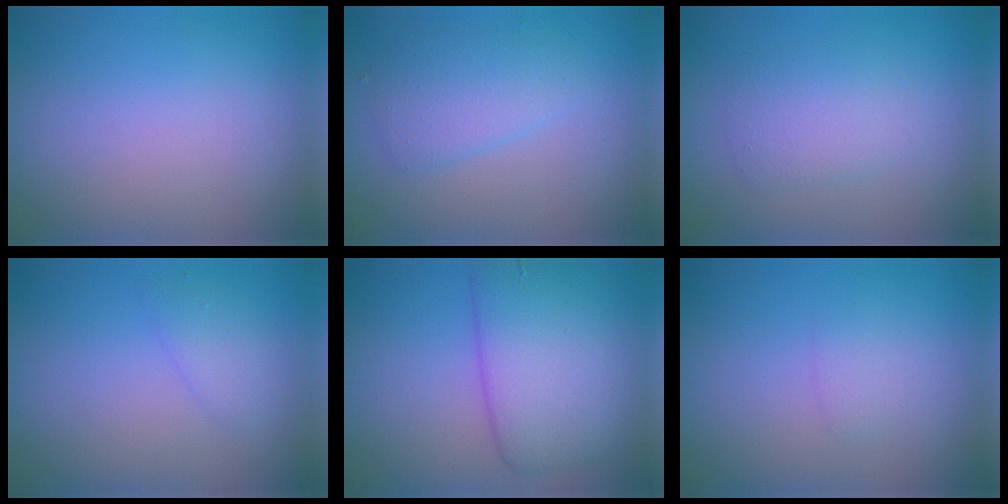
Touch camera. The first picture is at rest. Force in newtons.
{"total": 2.7, "press": 2.7, "slide": 0.0}
{"total": 2.4, "press": 2.4, "slide": 0.1}
{"total": 1.3, "press": 1.3, "slide": 0.1}
{"total": 6.7, "press": 6.7, "slide": 0.1}
{"total": 0.9, "press": 0.9, "slide": 0.1}